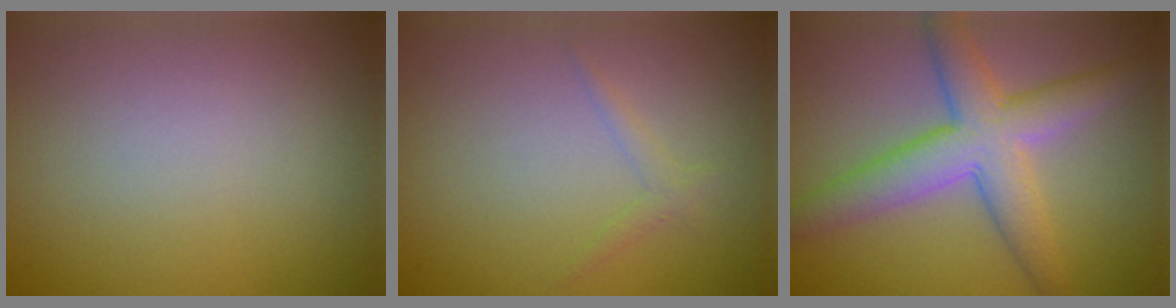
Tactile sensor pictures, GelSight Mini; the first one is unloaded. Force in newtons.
{"total": 0.9, "press": 0.9, "slide": 0.0}
{"total": 6.0, "press": 6.0, "slide": 0.1}